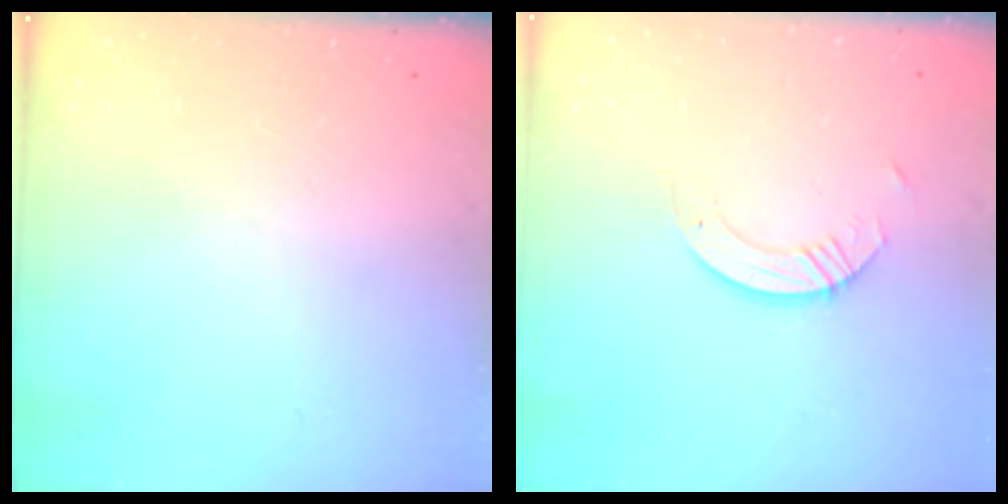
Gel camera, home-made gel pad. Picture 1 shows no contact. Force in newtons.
{"total": 3.7, "press": 3.7, "slide": 0.3}